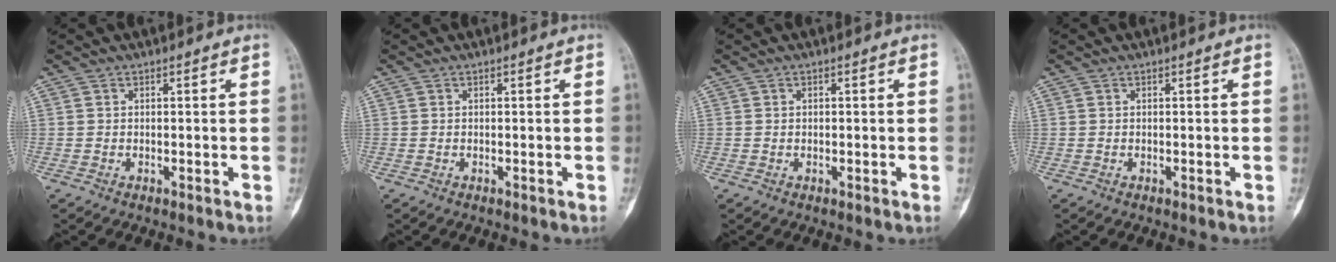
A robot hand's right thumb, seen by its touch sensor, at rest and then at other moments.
{"total": 0.0}
{"total": 0.0}
{"total": 0.0}